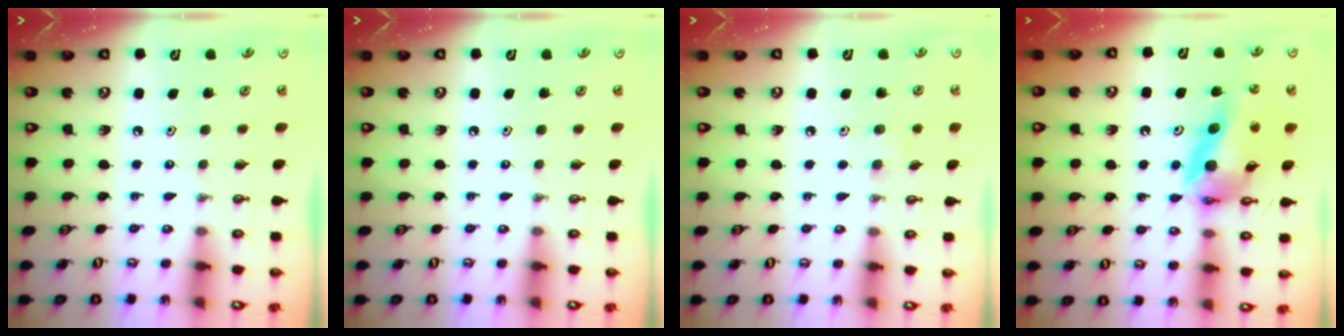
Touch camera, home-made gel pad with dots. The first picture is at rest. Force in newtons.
{"total": 0.0}
{"total": 4.8, "press": 4.6, "slide": 1.3}
{"total": 14.4, "press": 14.3, "slide": 1.5}